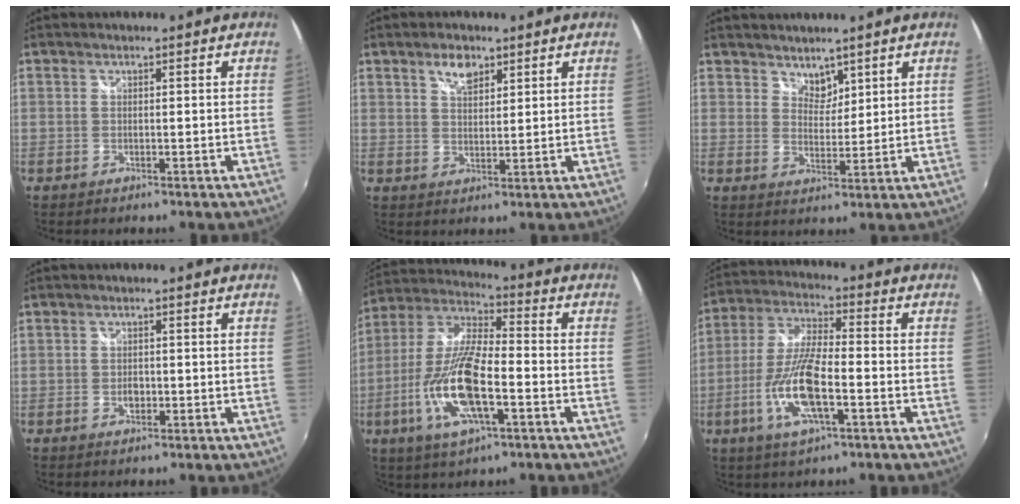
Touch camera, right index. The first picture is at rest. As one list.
[{"total": 4.4, "force": [2.8, 2.3, 2.5], "torque": [-0.038, 0.009, 0.052]}, {"total": 3.5, "force": [3.0, 1.9, 0.7], "torque": [-0.002, 0.005, 0.055]}, {"total": 1.9, "force": [-0.5, 1.4, 1.2], "torque": [-0.021, 0.000, -0.009]}, {"total": 16.8, "force": [-5.5, 5.3, 15.0], "torque": [-0.312, -0.013, -0.108]}, {"total": 13.2, "force": [-4.5, 3.7, 11.9], "torque": [-0.251, -0.007, -0.087]}]